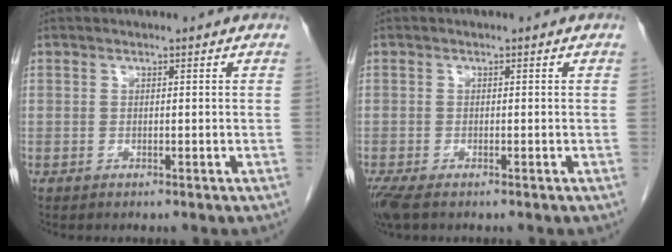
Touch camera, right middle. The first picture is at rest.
{"total": 3.1, "force": [-2.3, 0.9, 1.9], "torque": [-0.044, -0.013, -0.039]}